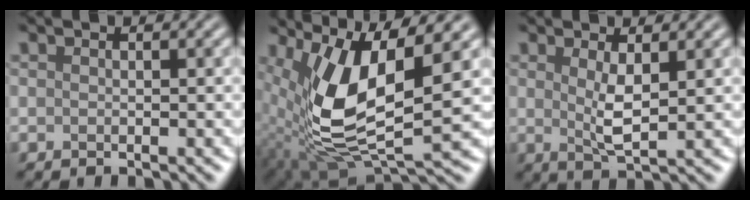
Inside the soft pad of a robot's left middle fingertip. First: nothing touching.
{"total": 10.6, "force": [2.0, 4.0, 9.6], "torque": [-0.209, -0.012, 0.046]}
{"total": 2.5, "force": [0.5, 0.4, 2.4], "torque": [-0.053, -0.011, 0.017]}